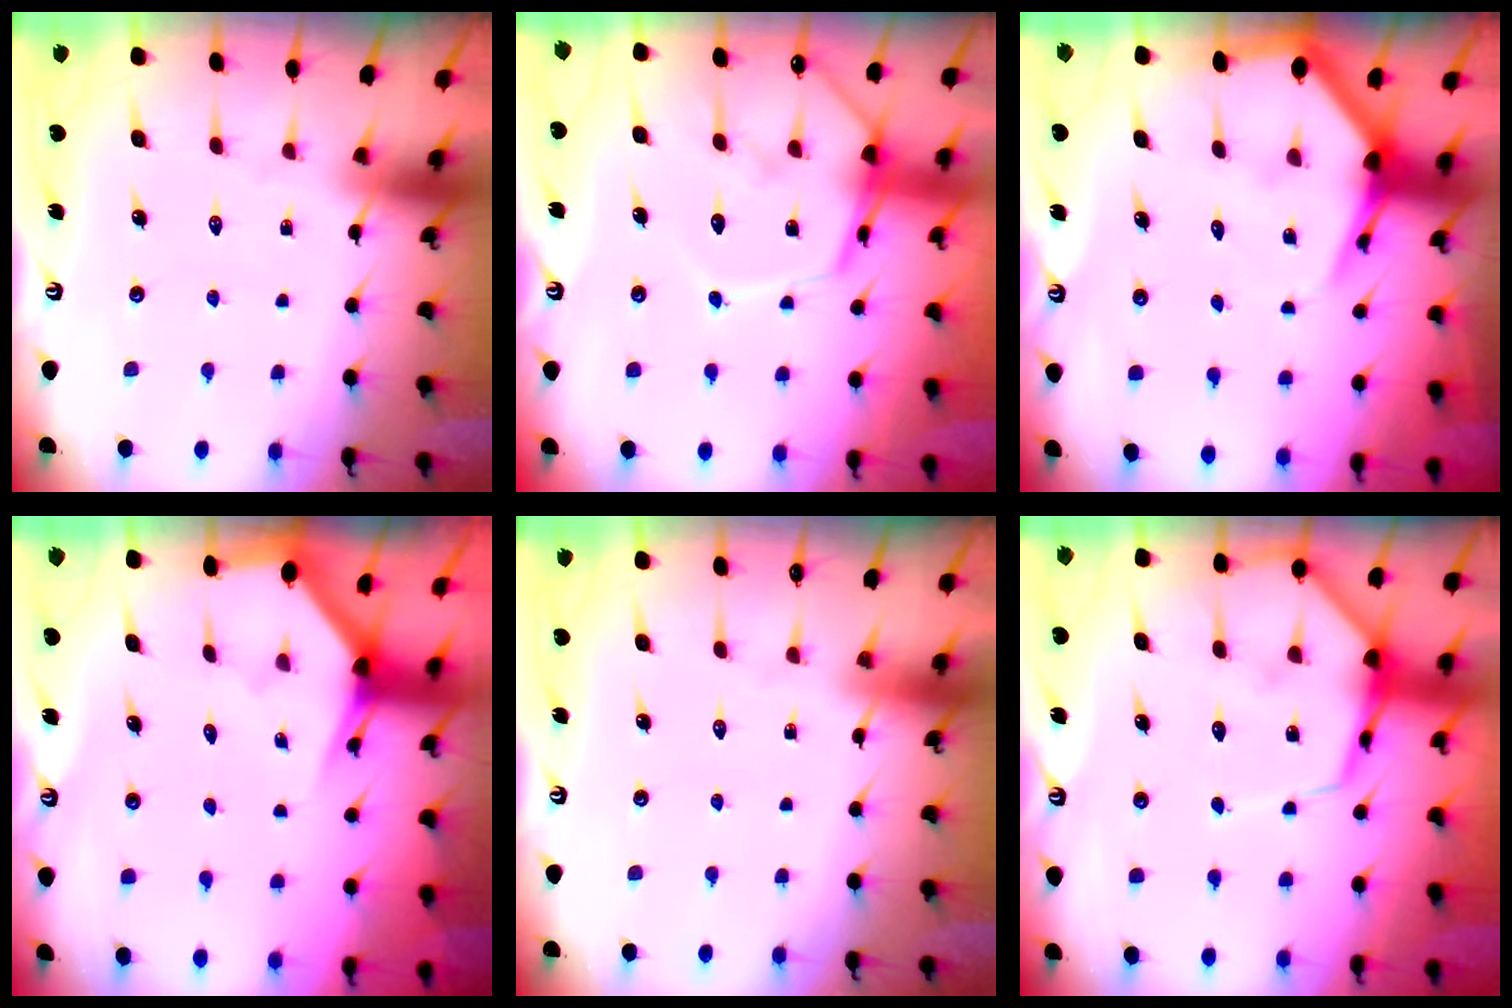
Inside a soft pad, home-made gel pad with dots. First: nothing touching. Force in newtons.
{"total": 11.5, "press": 11.4, "slide": 1.2}
{"total": 5.6, "press": 5.6, "slide": 0.7}
{"total": 3.1, "press": 3.1, "slide": 0.1}
{"total": 0.0}
{"total": 11.1, "press": 11.1, "slide": 1.2}